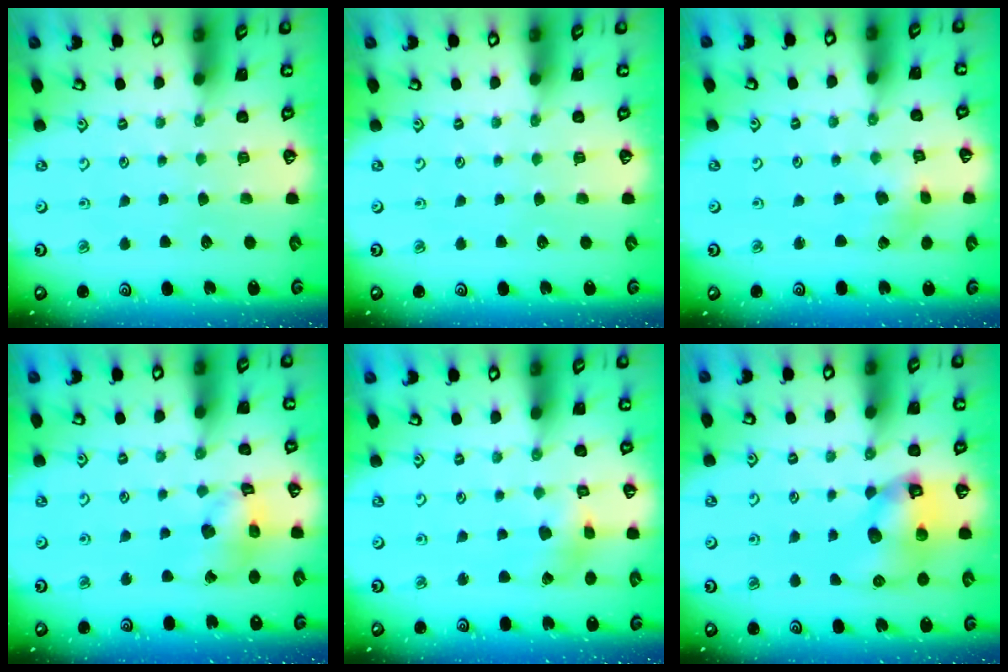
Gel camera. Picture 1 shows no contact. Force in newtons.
{"total": 0.0}
{"total": 2.5, "press": 2.4, "slide": 0.5}
{"total": 13.2, "press": 13.1, "slide": 1.6}
{"total": 3.8, "press": 3.7, "slide": 0.4}
{"total": 10.4, "press": 10.3, "slide": 1.6}